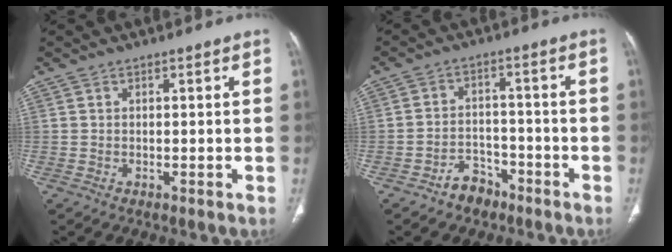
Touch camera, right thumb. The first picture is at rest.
{"total": 5.3, "force": [-3.7, 3.5, 1.5], "torque": [-0.010, 0.035, -0.058]}